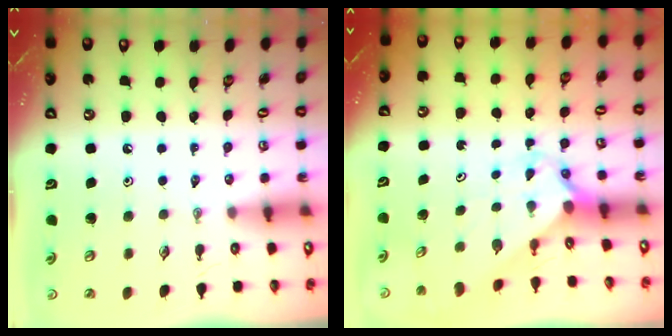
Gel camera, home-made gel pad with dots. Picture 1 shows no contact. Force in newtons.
{"total": 2.2, "press": 2.2, "slide": 0.2}